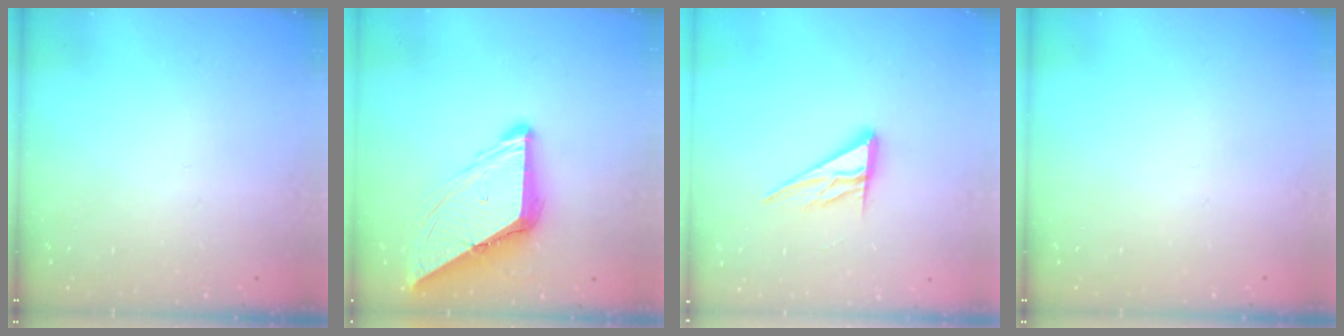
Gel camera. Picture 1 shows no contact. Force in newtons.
{"total": 10.6, "press": 10.5, "slide": 1.3}
{"total": 11.6, "press": 11.5, "slide": 1.0}
{"total": 0.0}